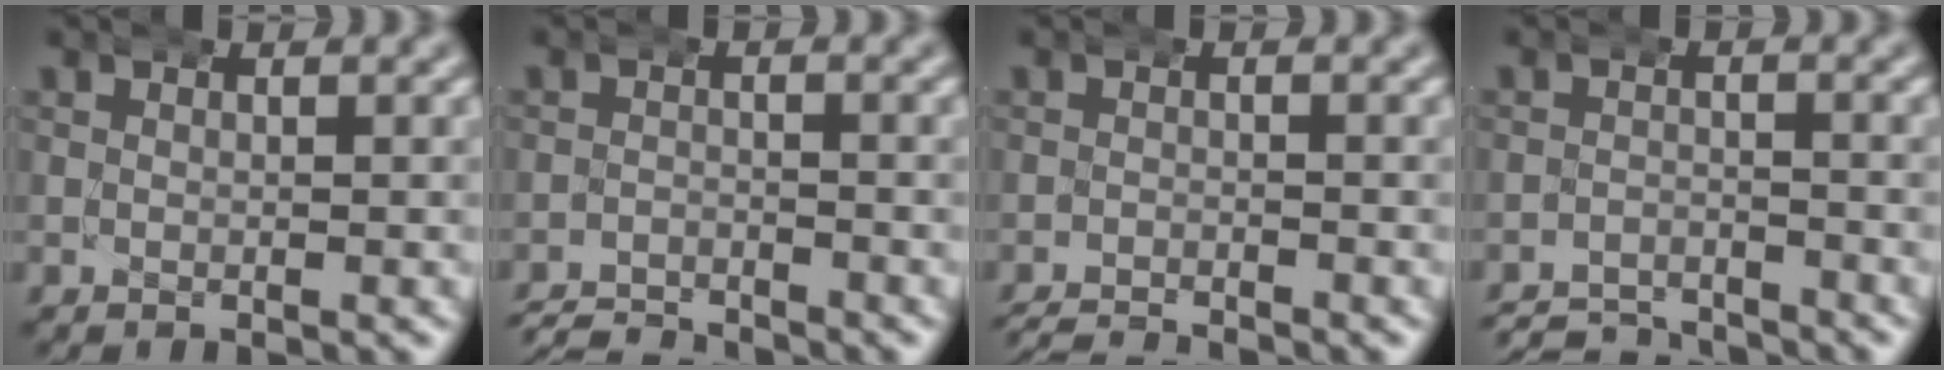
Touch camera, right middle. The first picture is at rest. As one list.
[{"total": 4.7, "force": [-4.6, 0.9, 0.2], "torque": [-0.012, -0.015, -0.077]}, {"total": 5.1, "force": [-5.0, 1.1, 0.6], "torque": [-0.011, -0.014, -0.075]}, {"total": 5.5, "force": [-5.4, 1.1, 0.2], "torque": [-0.005, -0.017, -0.091]}]